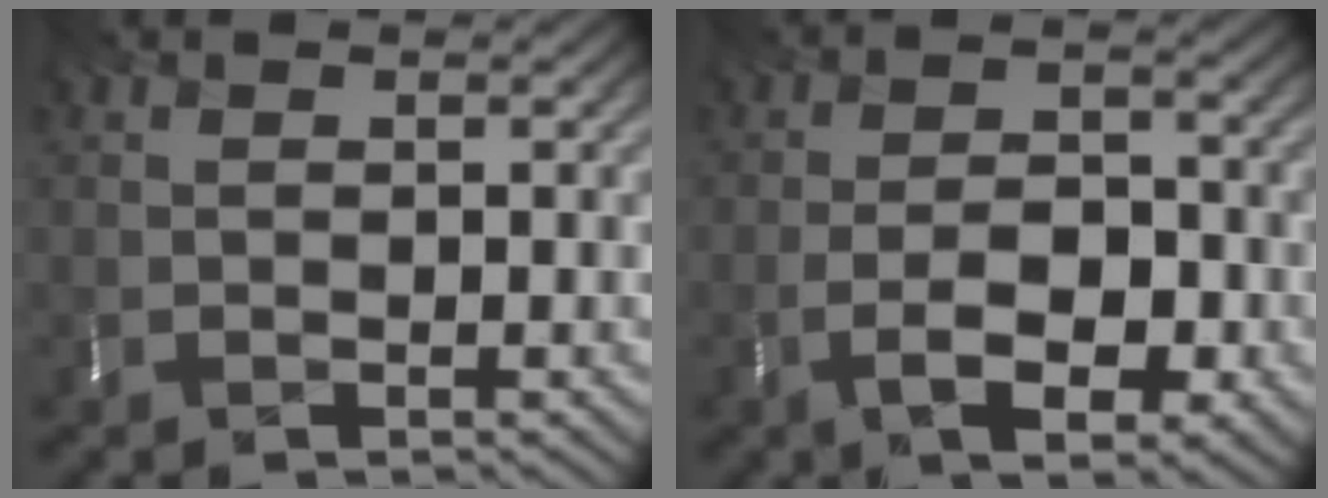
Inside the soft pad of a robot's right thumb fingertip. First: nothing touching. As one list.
[{"total": 6.1, "force": [-3.4, 2.8, 4.4], "torque": [-0.065, -0.011, -0.070]}]